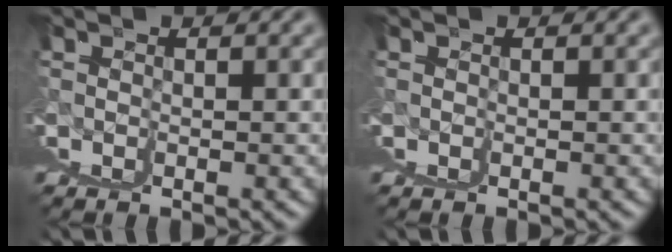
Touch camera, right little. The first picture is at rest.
{"total": 0.0}